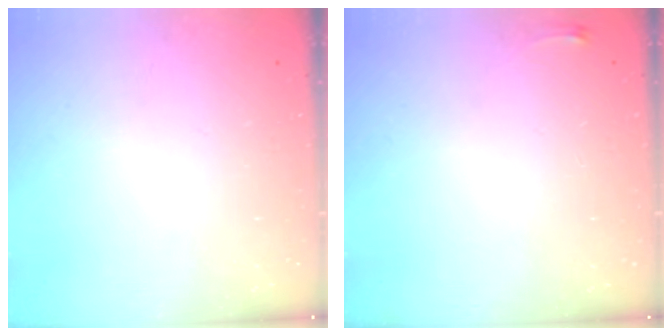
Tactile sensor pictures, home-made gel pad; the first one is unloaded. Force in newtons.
{"total": 2.6, "press": 2.6, "slide": 0.6}